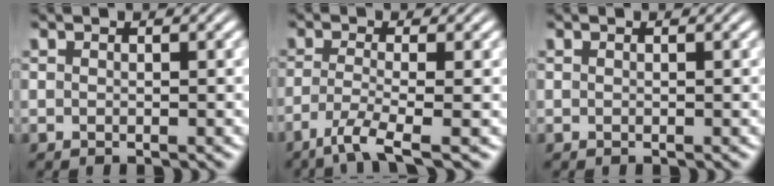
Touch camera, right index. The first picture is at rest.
{"total": 4.2, "force": [-2.8, 0.3, 3.2], "torque": [-0.070, -0.031, -0.031]}
{"total": 0.0}